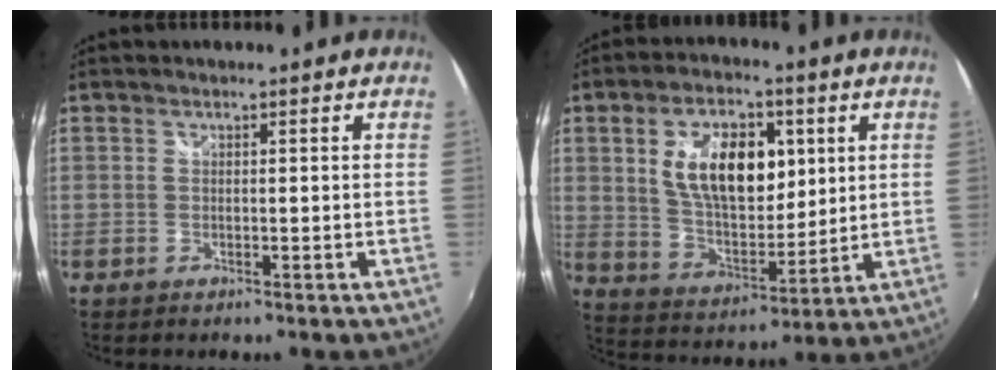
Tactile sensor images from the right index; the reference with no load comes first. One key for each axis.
{"total": 15.1, "fx": 4.3, "fy": 8.3, "fz": 12.0, "tx": -0.211, "ty": 0.009, "tz": 0.084}